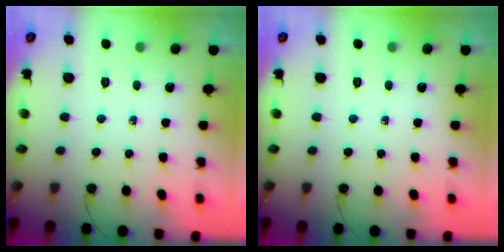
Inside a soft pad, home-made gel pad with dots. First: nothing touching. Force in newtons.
{"total": 0.0}